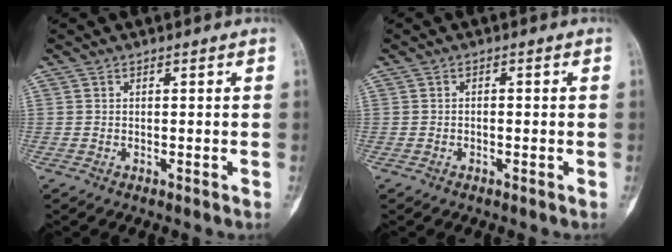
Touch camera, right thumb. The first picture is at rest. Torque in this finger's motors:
{"motor_torque": [-0.19, -0.19, -0.52, 0.30, -0.06]}